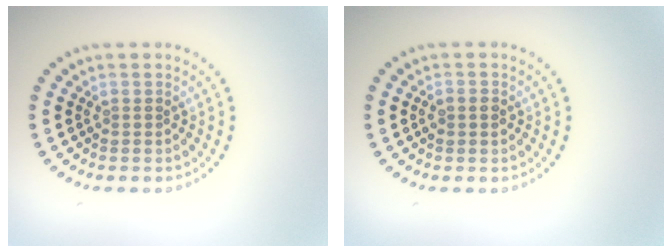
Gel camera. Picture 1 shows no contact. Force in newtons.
{"total": 1.0, "press": 1.0, "slide": 0.3}